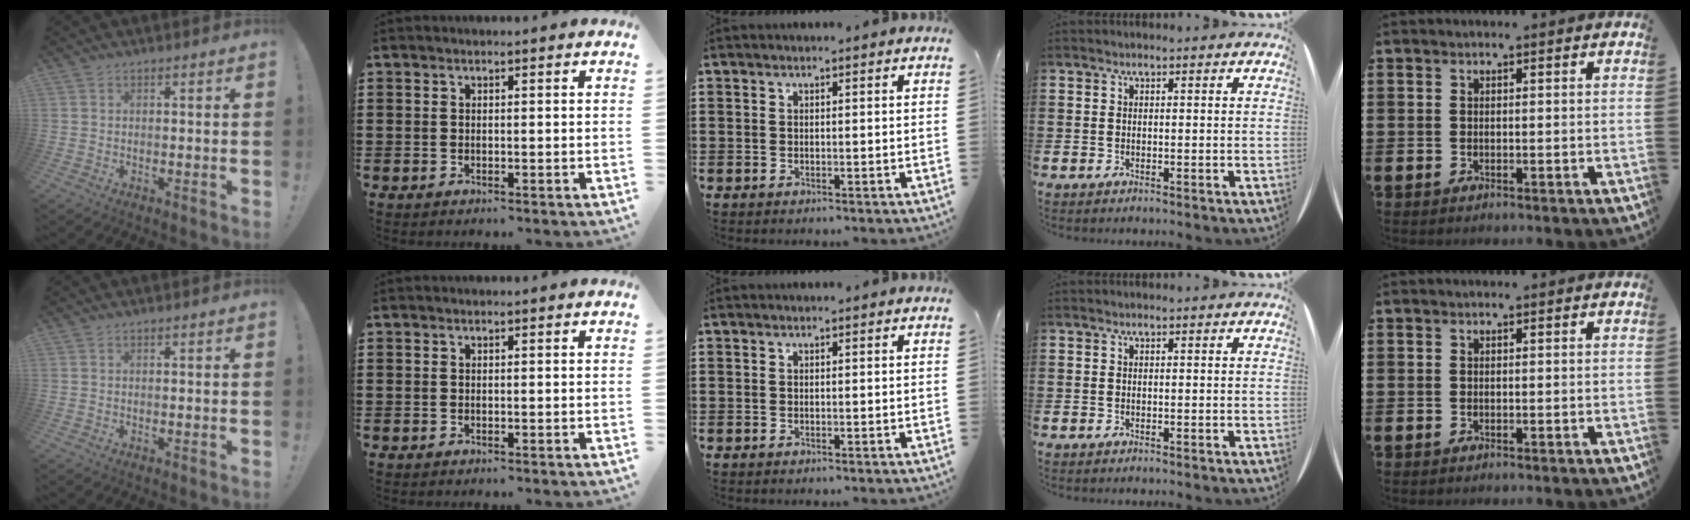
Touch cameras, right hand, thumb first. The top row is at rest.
{}